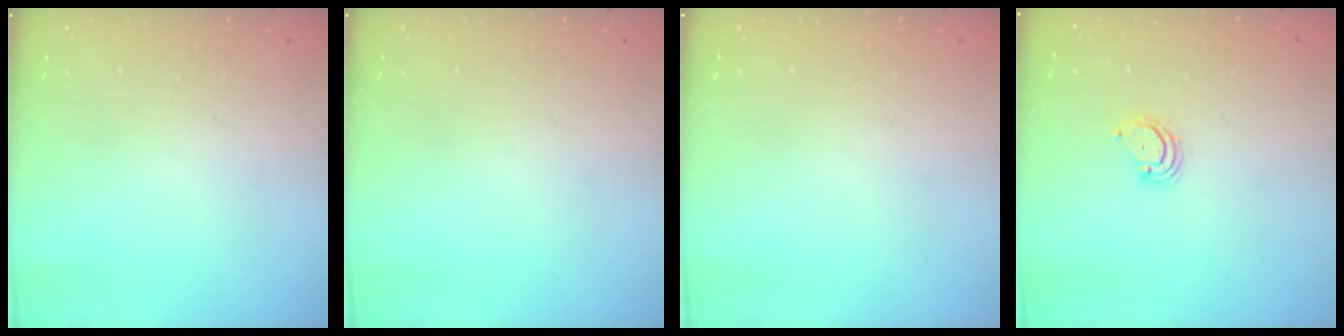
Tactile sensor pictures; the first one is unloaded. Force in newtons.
{"total": 0.0}
{"total": 0.0}
{"total": 2.8, "press": 2.8, "slide": 0.3}